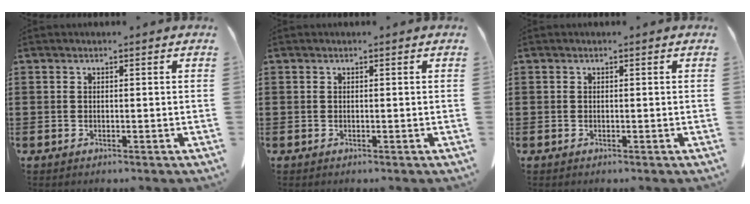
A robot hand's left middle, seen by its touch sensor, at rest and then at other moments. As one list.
[{"total": 0.0}, {"total": 0.0}]